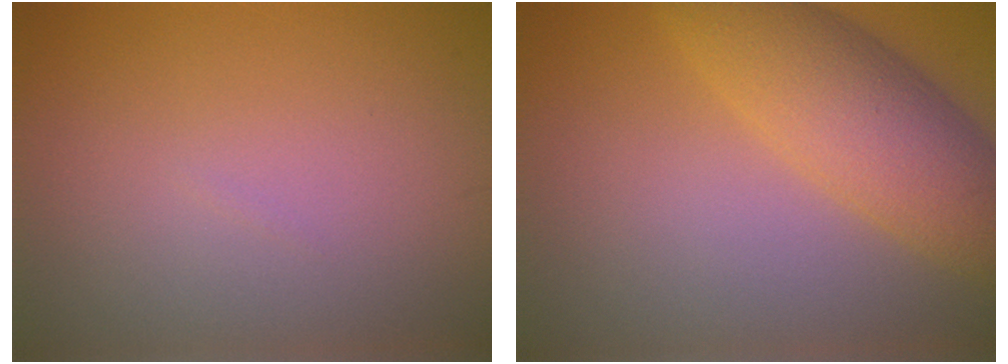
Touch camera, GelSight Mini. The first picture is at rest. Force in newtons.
{"total": 7.0, "press": 7.0, "slide": 0.3}